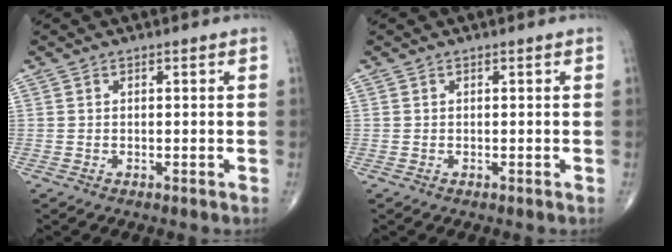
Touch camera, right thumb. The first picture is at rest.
{"total": 0.0}